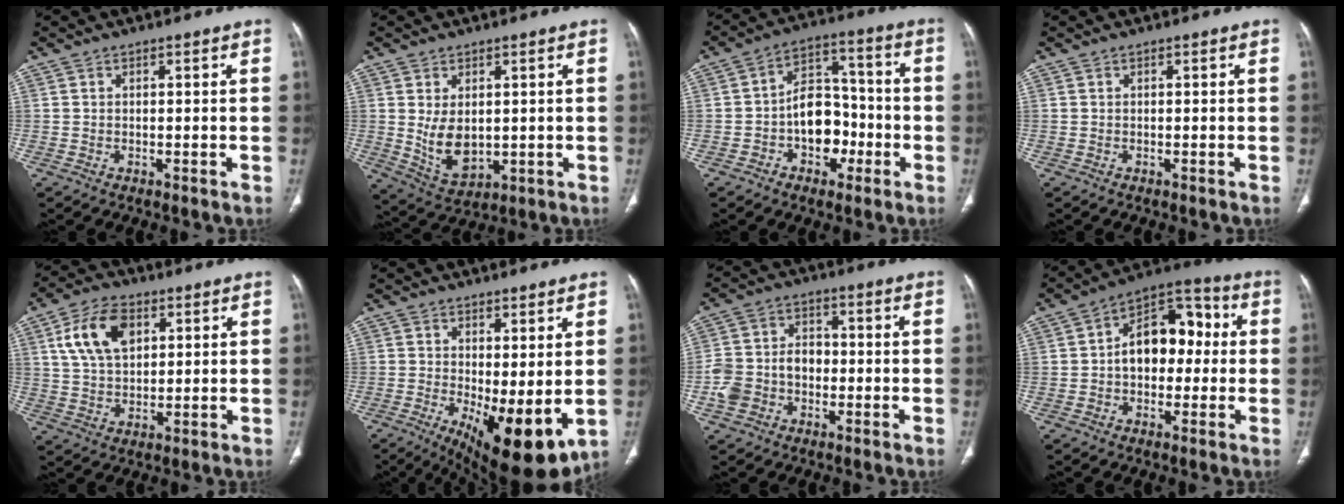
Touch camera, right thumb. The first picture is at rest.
{"total": 8.1, "force": [0.6, 5.1, 6.2], "torque": [-0.096, -0.015, 0.033]}
{"total": 11.2, "force": [-3.1, 8.0, 7.2], "torque": [-0.070, 0.048, -0.053]}
{"total": 0.0}
{"total": 11.3, "force": [4.2, 6.9, 8.0], "torque": [-0.135, -0.004, 0.078]}
{"total": 12.7, "force": [-1.7, 4.8, 11.6], "torque": [-0.171, -0.026, -0.008]}
{"total": 9.5, "force": [-2.3, 7.6, 5.3], "torque": [-0.090, 0.036, -0.045]}
{"total": 13.7, "force": [0.5, 9.0, 10.3], "torque": [-0.117, 0.041, -0.003]}